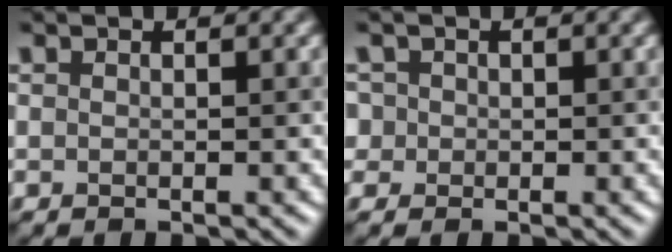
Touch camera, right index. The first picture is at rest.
{"total": 2.7, "force": [0.8, 2.5, 0.9], "torque": [-0.009, 0.016, 0.004]}